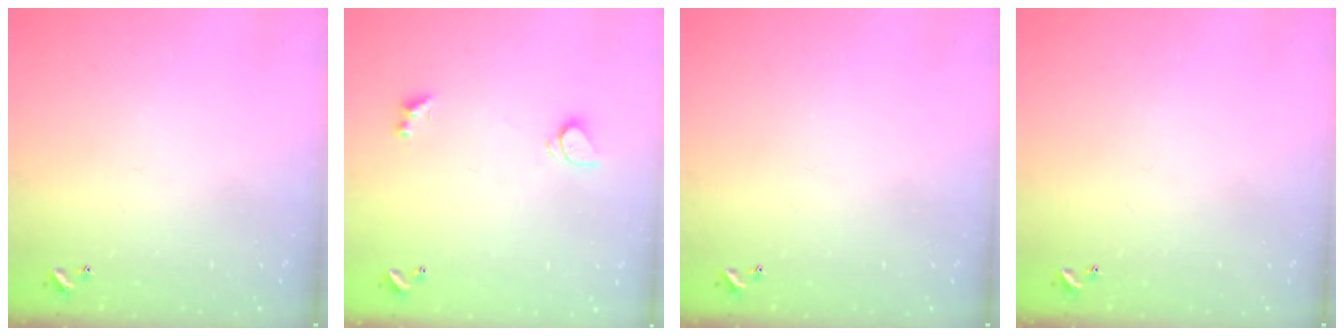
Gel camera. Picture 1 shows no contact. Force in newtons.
{"total": 2.2, "press": 2.1, "slide": 0.6}
{"total": 0.0}
{"total": 0.0}